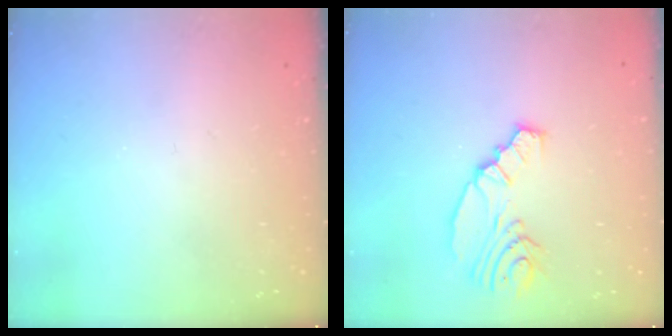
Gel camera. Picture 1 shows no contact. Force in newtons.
{"total": 9.2, "press": 8.3, "slide": 4.1}